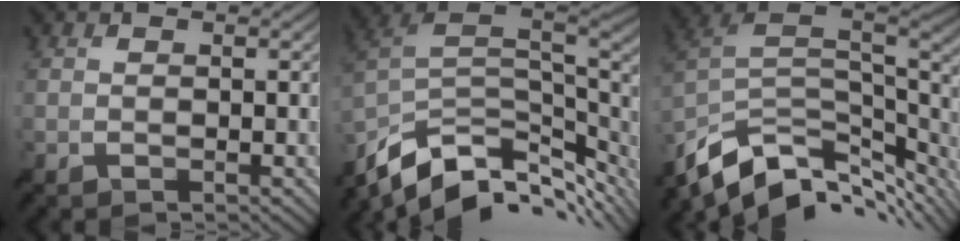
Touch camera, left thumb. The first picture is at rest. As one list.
[{"total": 12.7, "force": [-6.9, 6.2, 8.8], "torque": [-0.210, -0.023, -0.110]}, {"total": 13.0, "force": [-7.2, 6.2, 8.8], "torque": [-0.213, -0.023, -0.115]}]